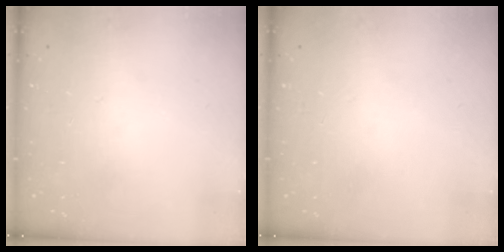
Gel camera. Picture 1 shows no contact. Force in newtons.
{"total": 0.0}